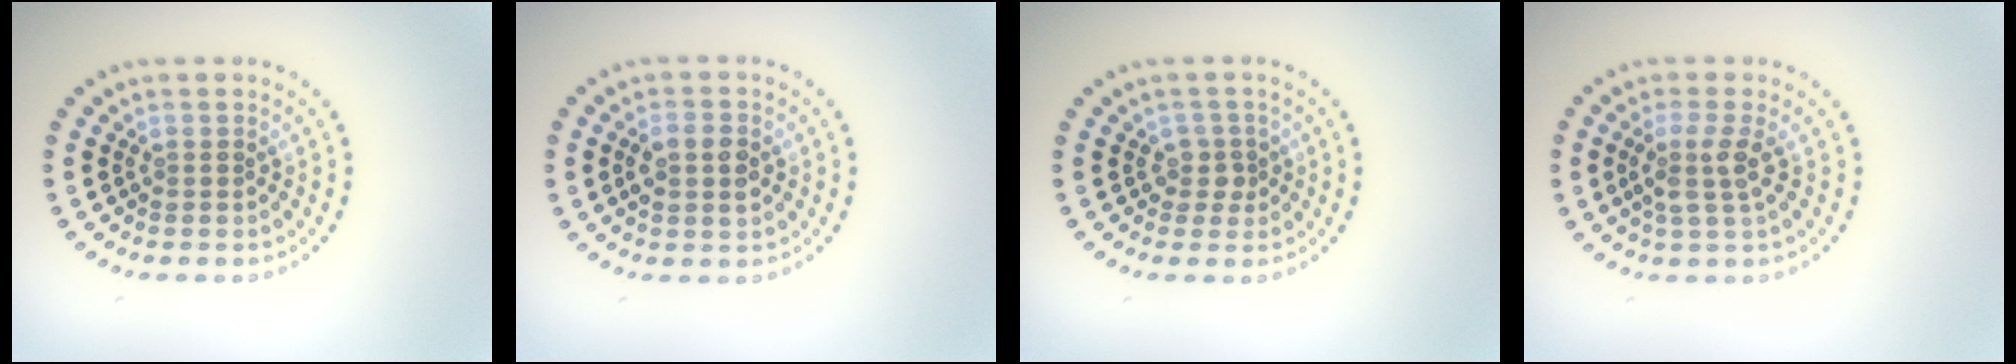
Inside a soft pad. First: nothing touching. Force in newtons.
{"total": 2.6, "press": 2.6, "slide": 0.2}
{"total": 1.6, "press": 1.3, "slide": 1.0}
{"total": 2.4, "press": 1.9, "slide": 1.5}